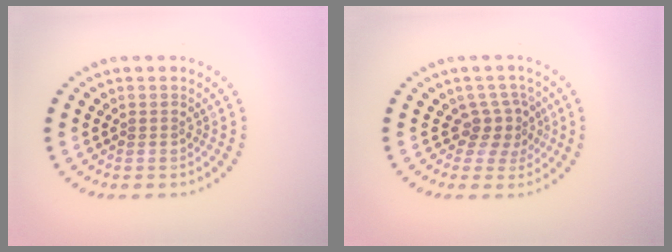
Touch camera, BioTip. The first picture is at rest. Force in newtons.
{"total": 2.6, "press": 1.9, "slide": 1.9}